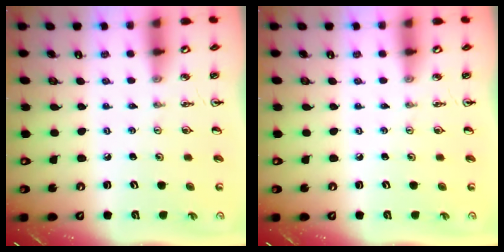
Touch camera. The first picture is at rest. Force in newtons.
{"total": 0.0}